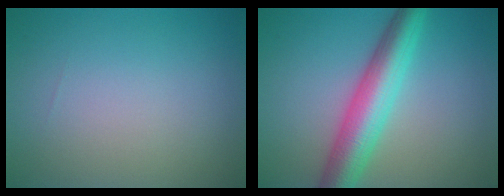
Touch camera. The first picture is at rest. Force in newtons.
{"total": 6.6, "press": 6.6, "slide": 0.3}